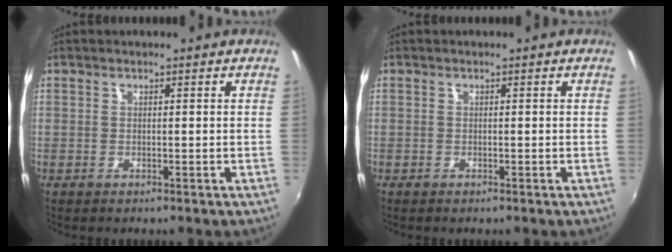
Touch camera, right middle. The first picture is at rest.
{"total": 0.0}